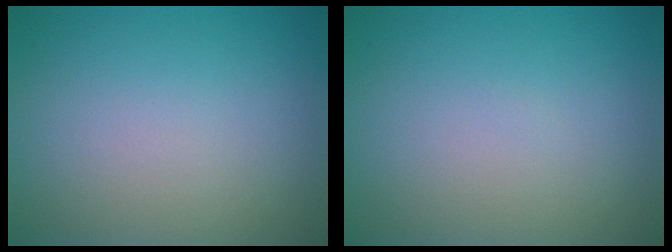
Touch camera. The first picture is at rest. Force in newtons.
{"total": 0.0}